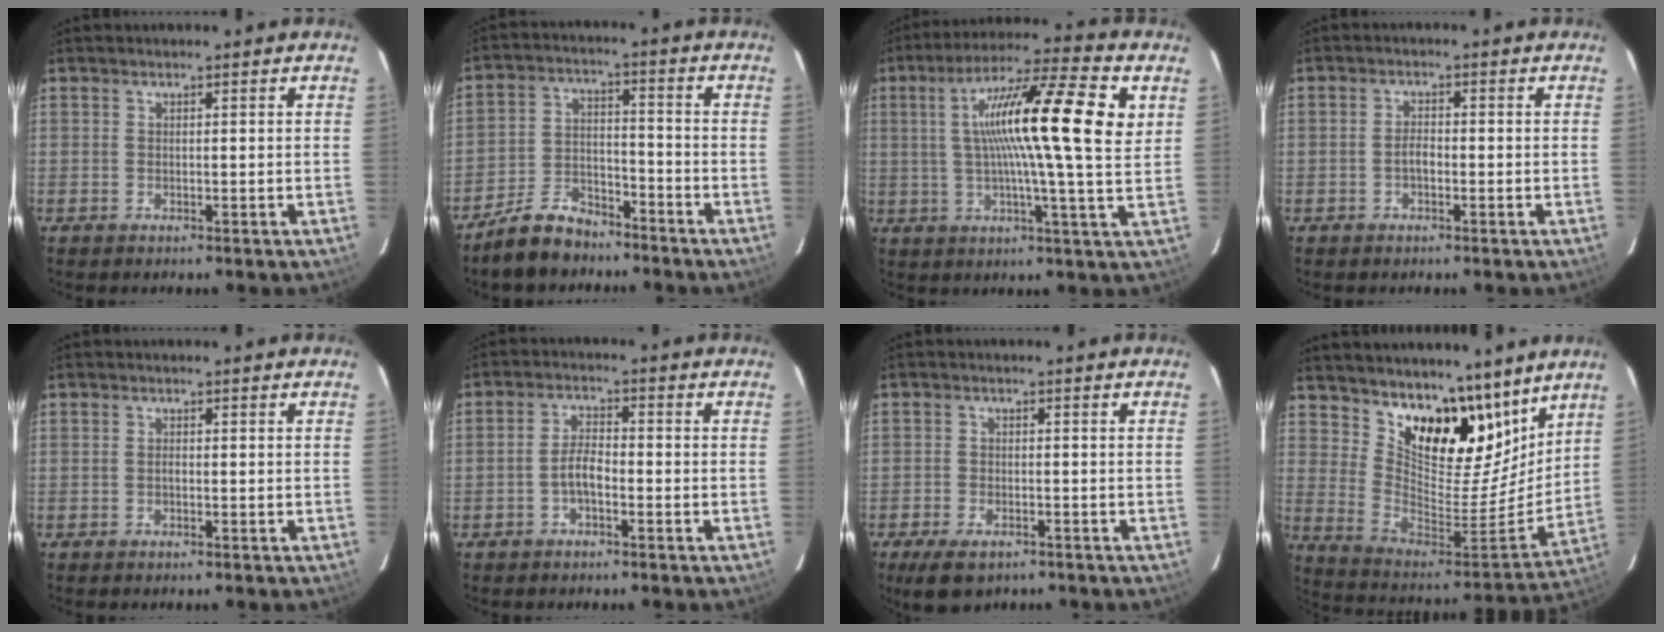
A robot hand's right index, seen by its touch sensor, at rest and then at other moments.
{"total": 8.9, "force": [-7.2, 4.3, 3.0], "torque": [-0.080, 0.021, -0.123]}
{"total": 18.8, "force": [5.2, 1.2, 18.0], "torque": [-0.305, 0.029, 0.065]}
{"total": 2.0, "force": [-0.9, 1.0, 1.5], "torque": [-0.032, 0.005, -0.017]}
{"total": 0.7, "force": [-0.3, 0.4, 0.5], "torque": [-0.010, 0.003, -0.006]}
{"total": 3.8, "force": [-1.8, 1.4, 3.0], "torque": [-0.065, 0.011, -0.035]}
{"total": 6.6, "force": [-4.5, 3.4, 3.5], "torque": [-0.087, -0.013, -0.073]}
{"total": 20.5, "force": [15.1, 9.4, 10.4], "torque": [-0.183, -0.034, 0.268]}